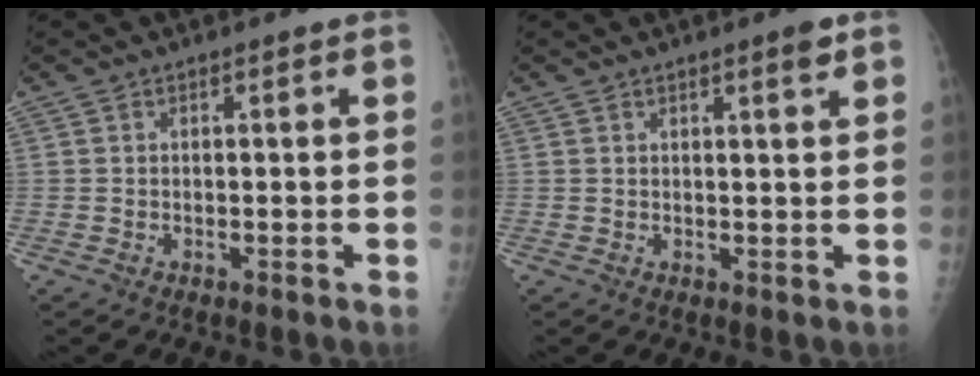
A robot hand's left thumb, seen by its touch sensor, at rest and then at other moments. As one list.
[{"total": 2.6, "force": [1.6, 0.3, 2.1], "torque": [-0.029, -0.009, 0.022]}]